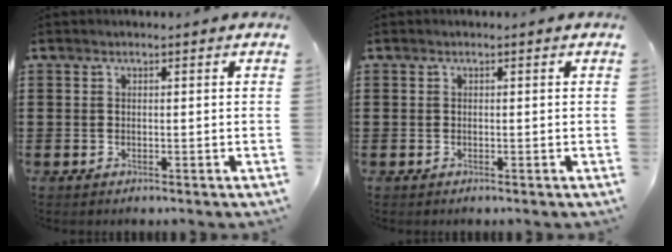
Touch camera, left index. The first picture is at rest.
{"total": 0.0}